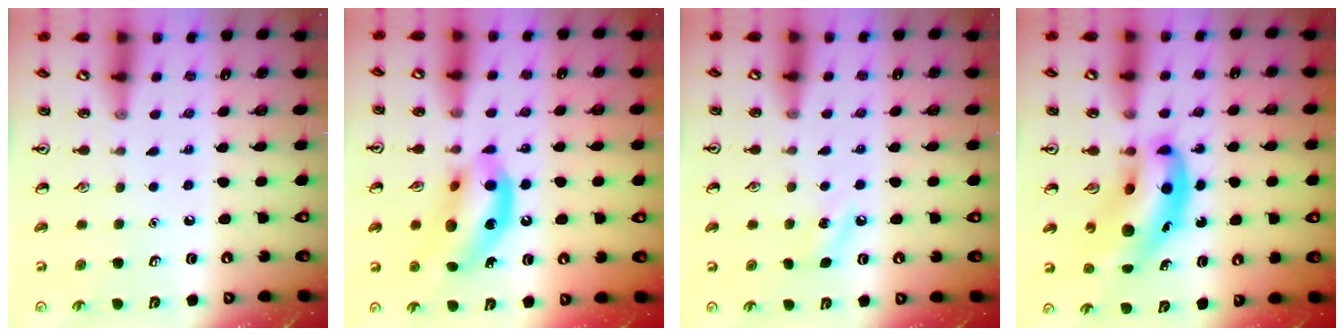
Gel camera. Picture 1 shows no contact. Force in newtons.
{"total": 14.4, "press": 13.9, "slide": 3.5}
{"total": 5.3, "press": 5.0, "slide": 1.8}
{"total": 10.7, "press": 10.2, "slide": 3.1}